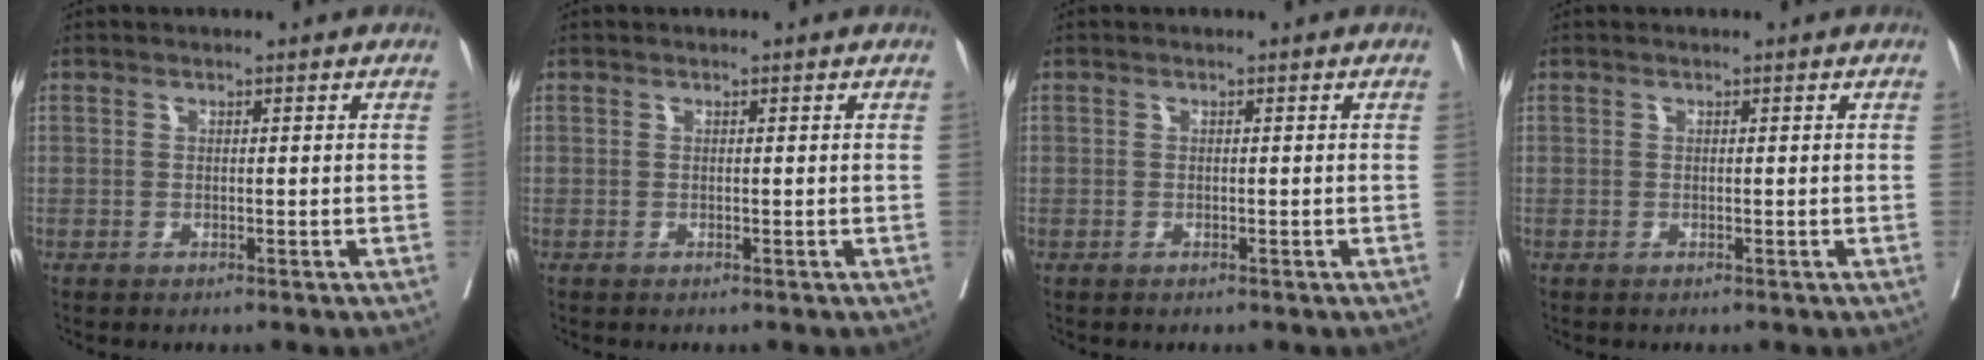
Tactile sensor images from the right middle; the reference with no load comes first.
{"total": 0.0}
{"total": 0.0}
{"total": 0.0}